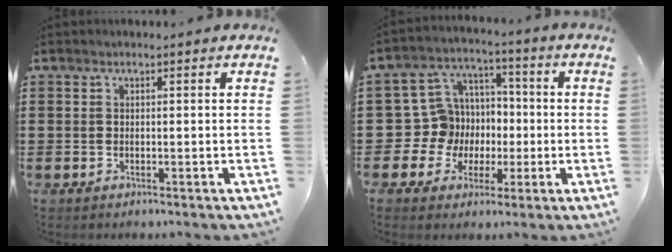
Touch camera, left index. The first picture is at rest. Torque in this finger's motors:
{"motor_torque": [0.20, 0.29, 0.07, -0.03]}